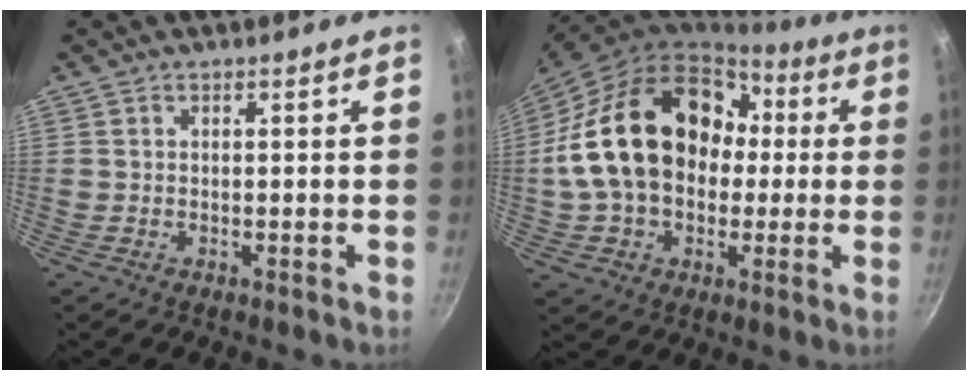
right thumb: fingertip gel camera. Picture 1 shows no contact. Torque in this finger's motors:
{"motor_torque": [0.62, 4.38, 2.43, -0.34, 0.89]}